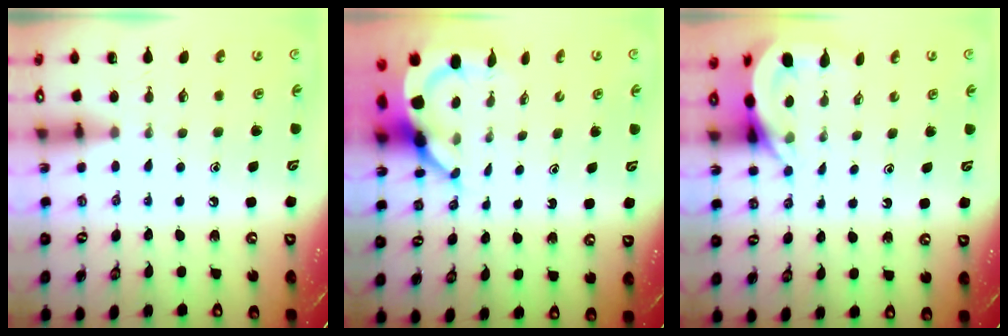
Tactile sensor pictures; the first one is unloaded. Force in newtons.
{"total": 6.4, "press": 6.4, "slide": 0.9}
{"total": 5.0, "press": 5.0, "slide": 0.3}